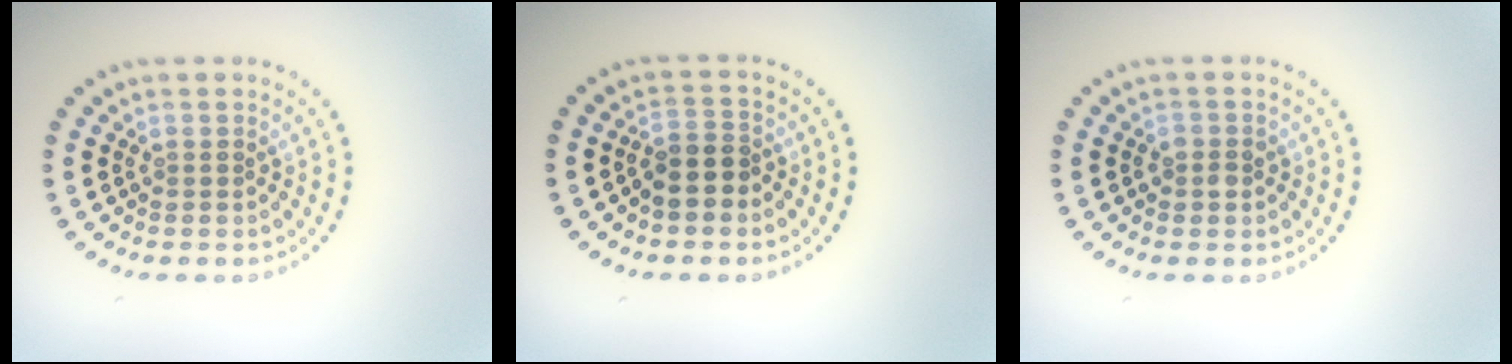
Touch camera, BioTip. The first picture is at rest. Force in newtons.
{"total": 2.6, "press": 2.3, "slide": 1.2}
{"total": 1.3, "press": 1.2, "slide": 0.5}